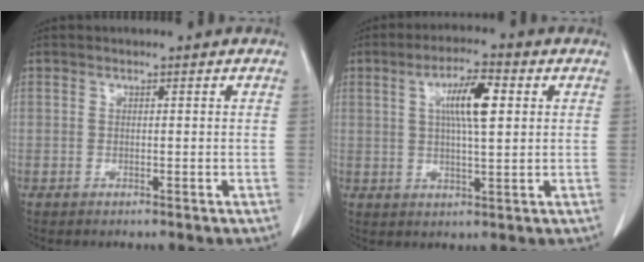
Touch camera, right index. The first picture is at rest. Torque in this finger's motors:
{"motor_torque": [1.07, 0.38, 0.21, 0.12]}